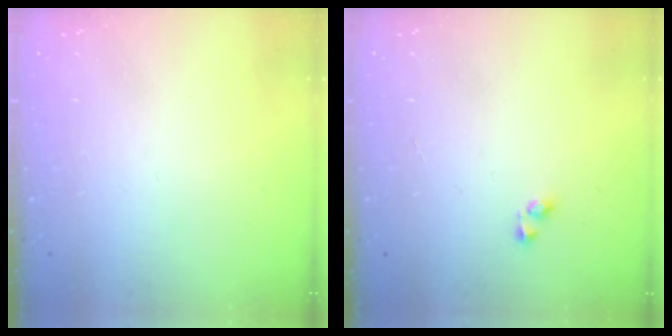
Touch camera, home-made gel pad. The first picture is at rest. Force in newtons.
{"total": 2.9, "press": 2.9, "slide": 0.3}